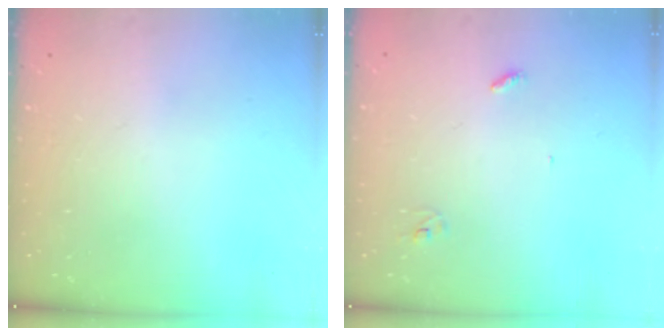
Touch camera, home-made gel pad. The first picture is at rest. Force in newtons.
{"total": 2.8, "press": 2.8, "slide": 0.2}